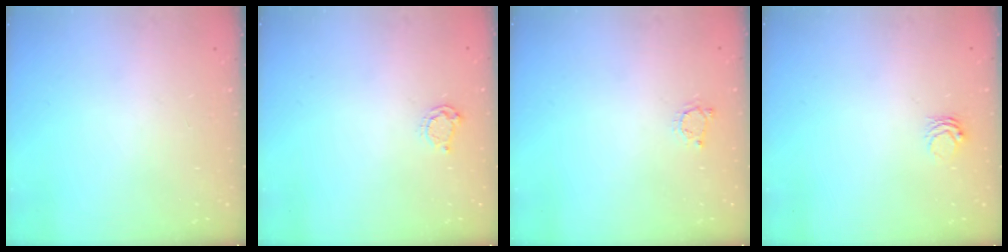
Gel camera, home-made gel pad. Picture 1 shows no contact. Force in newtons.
{"total": 3.3, "press": 3.2, "slide": 0.4}
{"total": 3.3, "press": 3.2, "slide": 0.5}
{"total": 3.5, "press": 3.4, "slide": 0.5}